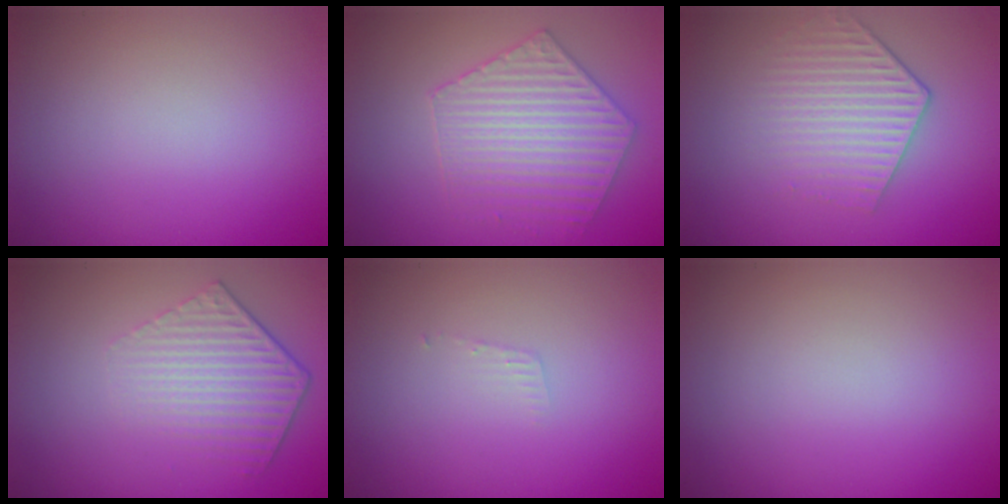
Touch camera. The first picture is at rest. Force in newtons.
{"total": 4.5, "press": 4.1, "slide": 2.0}
{"total": 3.5, "press": 2.9, "slide": 2.0}
{"total": 4.3, "press": 3.1, "slide": 3.1}
{"total": 0.7, "press": 0.7, "slide": 0.1}
{"total": 0.0}